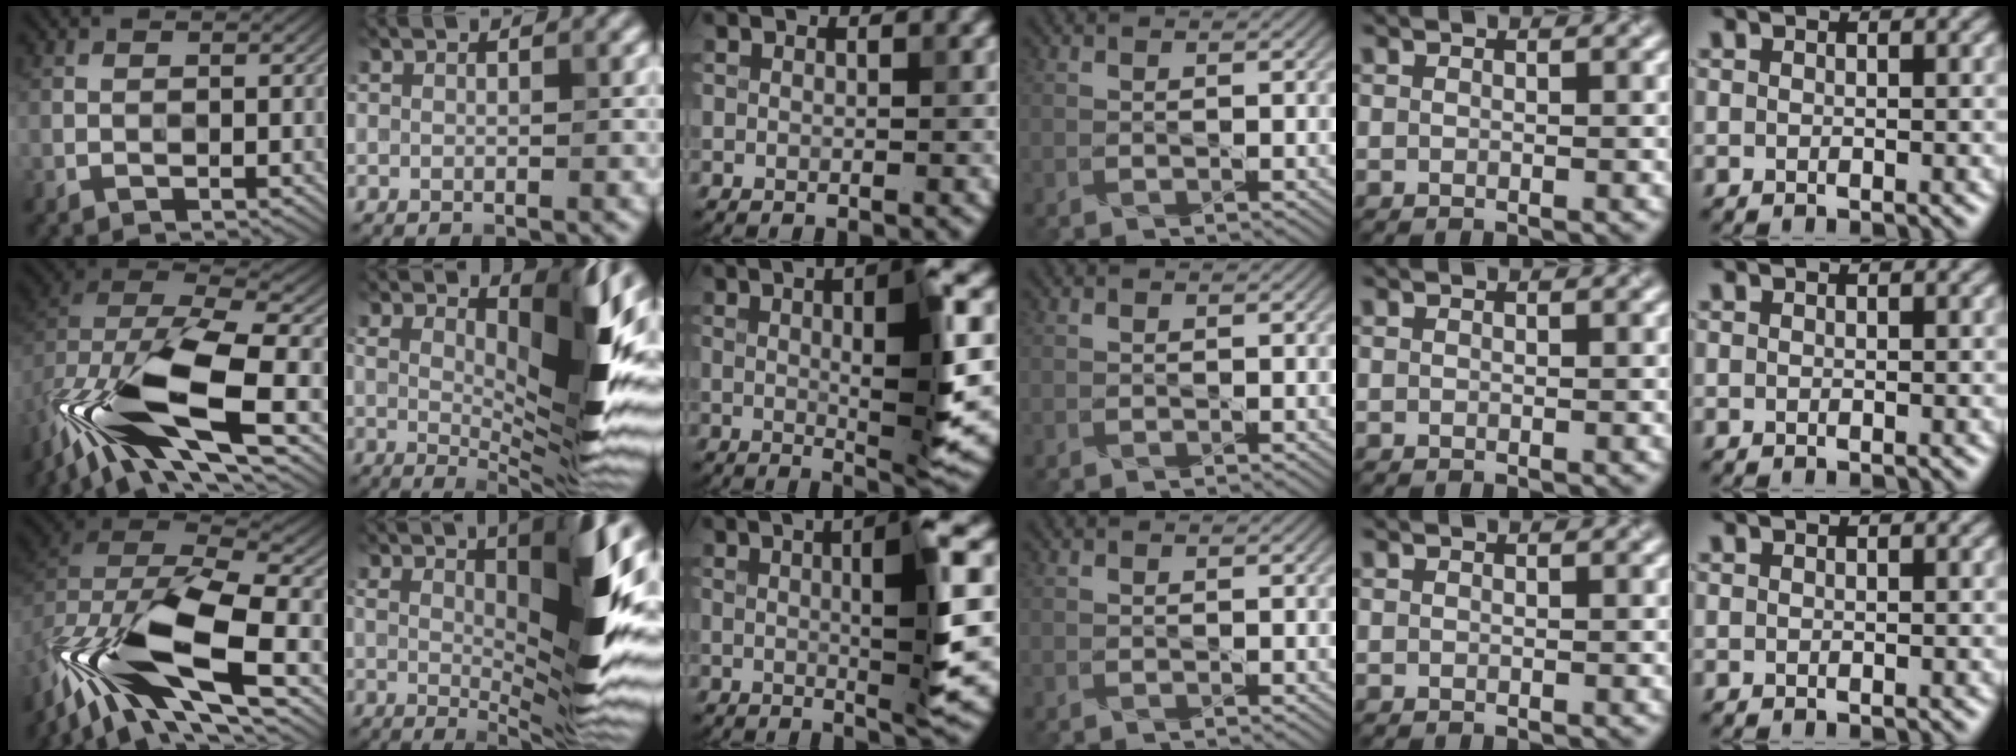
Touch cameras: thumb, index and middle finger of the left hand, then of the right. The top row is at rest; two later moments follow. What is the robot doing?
{"motion": "shake", "object": "box of matches"}